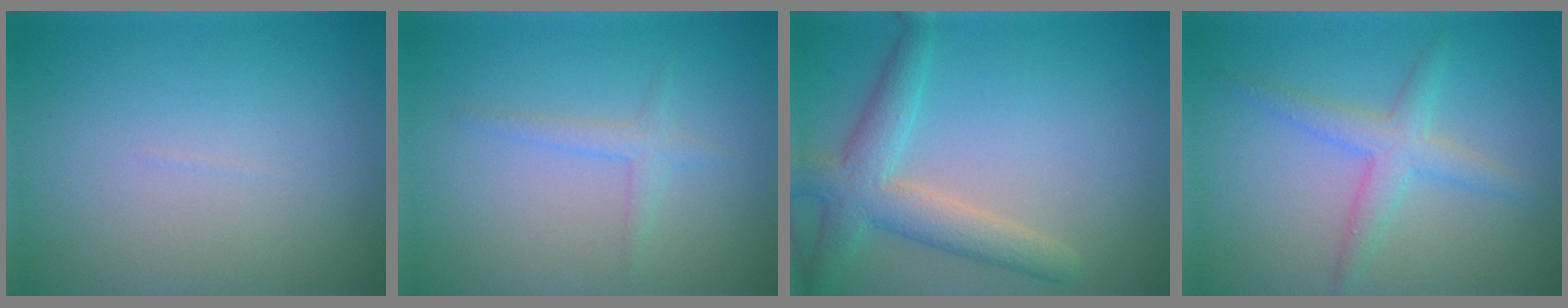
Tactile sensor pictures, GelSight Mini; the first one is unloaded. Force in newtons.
{"total": 1.4, "press": 1.4, "slide": 0.1}
{"total": 4.5, "press": 4.5, "slide": 0.2}
{"total": 3.0, "press": 3.0, "slide": 0.2}